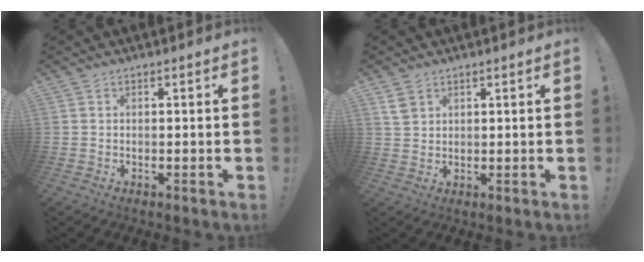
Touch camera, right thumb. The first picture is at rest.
{"total": 3.8, "force": [2.4, 2.4, 1.7], "torque": [-0.022, -0.011, 0.046]}